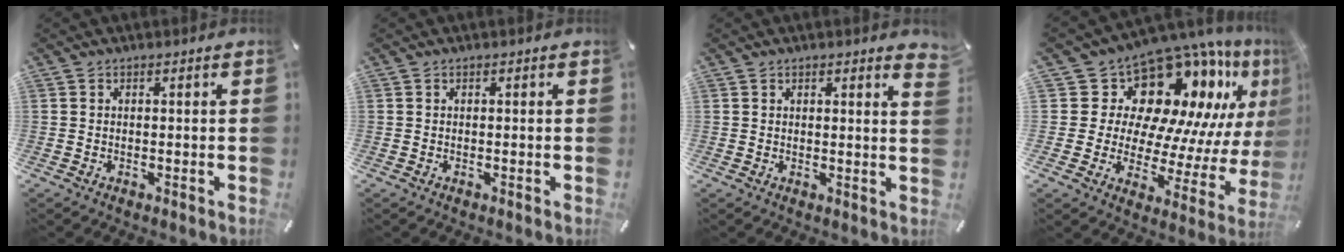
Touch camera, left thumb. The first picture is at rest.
{"total": 0.0}
{"total": 1.7, "force": [1.3, 0.3, 1.1], "torque": [-0.015, -0.001, 0.021]}
{"total": 18.0, "force": [12.4, 10.1, 8.1], "torque": [-0.118, -0.130, 0.219]}